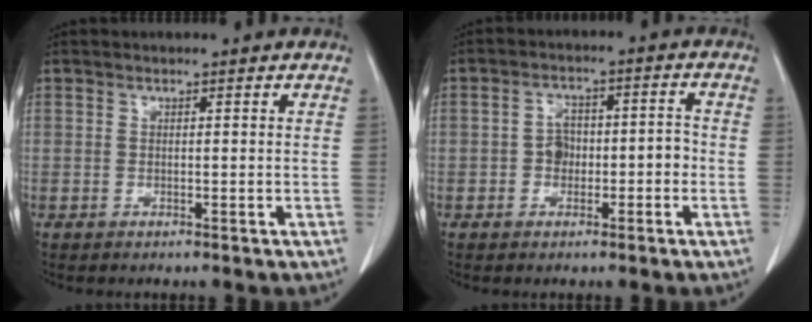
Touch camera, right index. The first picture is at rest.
{"total": 6.3, "force": [-1.4, 3.9, 4.7], "torque": [-0.083, 0.038, -0.018]}